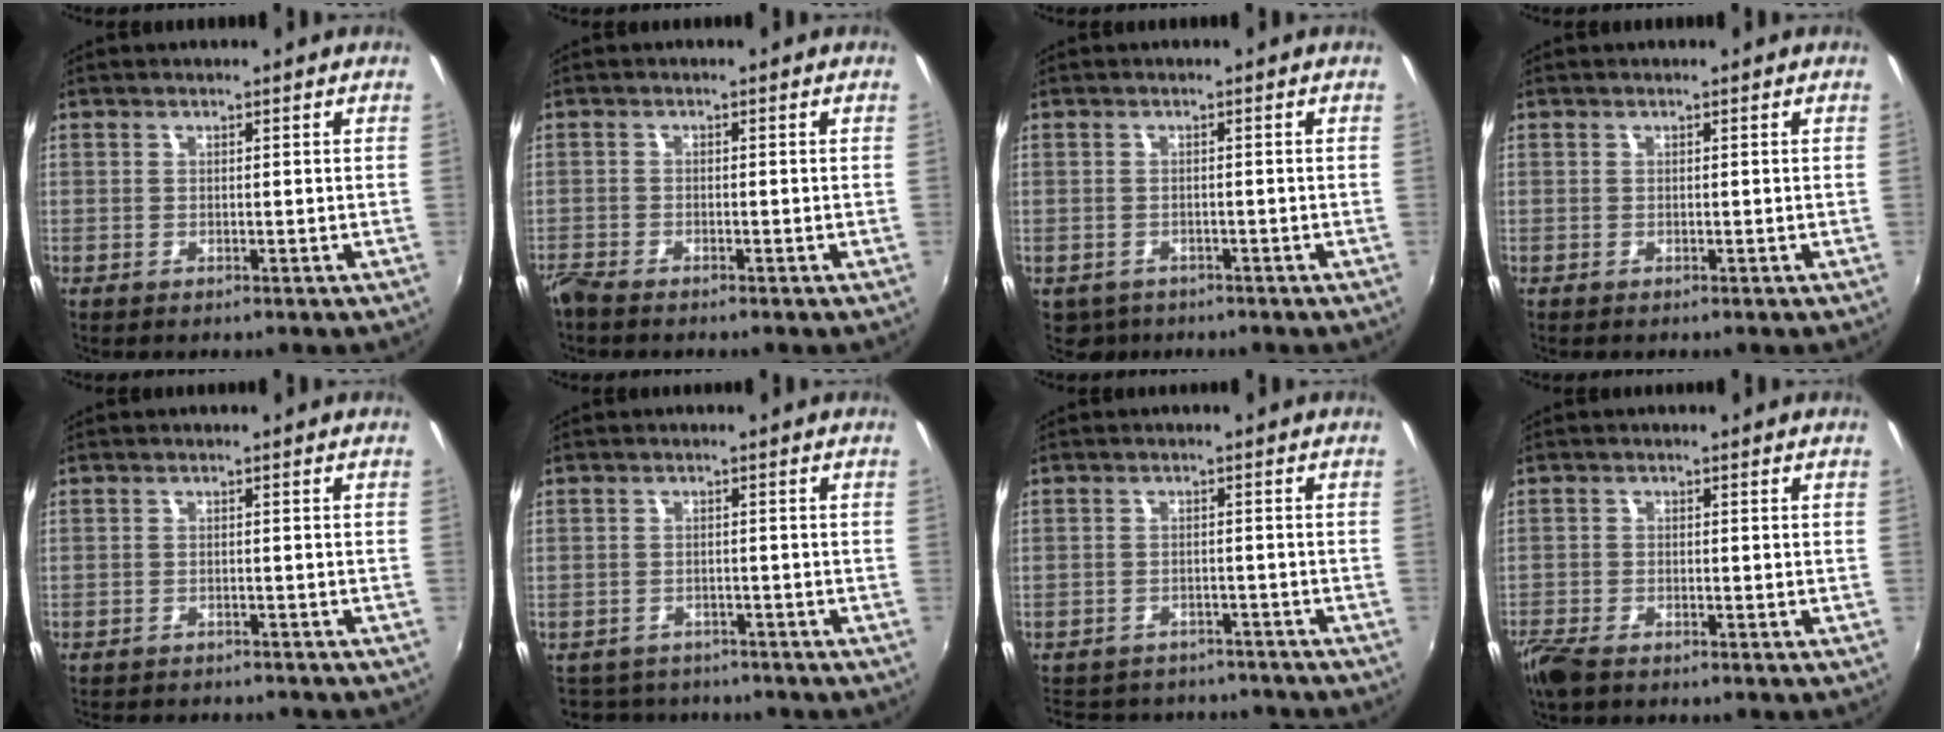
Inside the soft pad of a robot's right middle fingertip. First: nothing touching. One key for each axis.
{"total": 2.7, "fx": -2.5, "fy": 0.3, "fz": 1.1, "tx": -0.031, "ty": -0.012, "tz": -0.052}
{"total": 3.0, "fx": -1.8, "fy": 2.2, "fz": 0.8, "tx": -0.021, "ty": -0.005, "tz": -0.024}
{"total": 0.0}
{"total": 6.4, "fx": -6.0, "fy": 1.4, "fz": 2.0, "tx": -0.051, "ty": -0.013, "tz": -0.085}
{"total": 6.2, "fx": -5.1, "fy": 3.4, "fz": 0.6, "tx": -0.022, "ty": 0.016, "tz": -0.081}
{"total": 13.3, "fx": -11.4, "fy": 5.7, "fz": 3.9, "tx": -0.096, "ty": 0.024, "tz": -0.152}
{"total": 5.5, "fx": -4.4, "fy": 1.6, "fz": 2.8, "tx": -0.079, "ty": -0.021, "tz": -0.089}